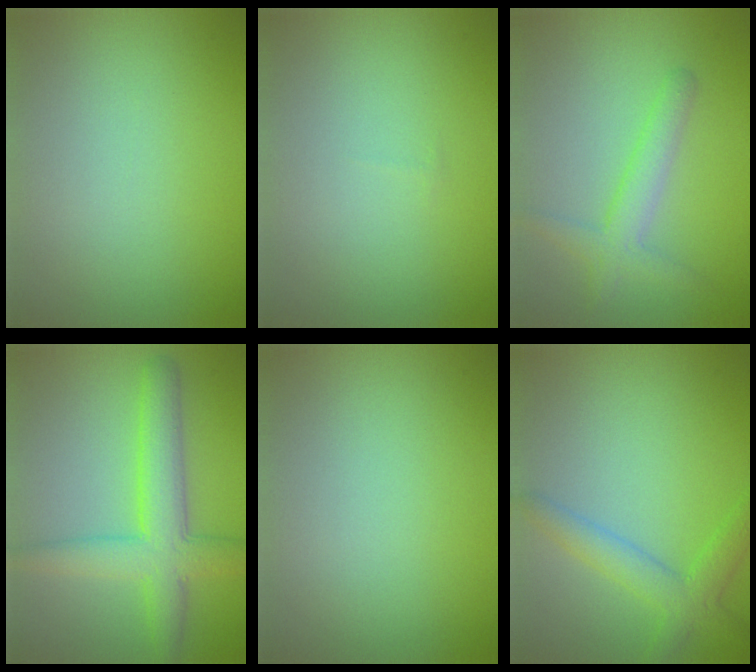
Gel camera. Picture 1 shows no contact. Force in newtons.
{"total": 0.0}
{"total": 2.9, "press": 2.8, "slide": 0.2}
{"total": 5.5, "press": 5.5, "slide": 0.2}
{"total": 0.0}
{"total": 3.3, "press": 3.3, "slide": 0.2}